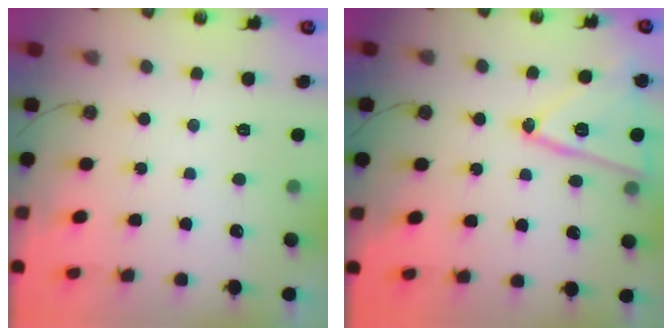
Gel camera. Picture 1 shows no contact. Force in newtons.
{"total": 15.2, "press": 15.0, "slide": 2.3}